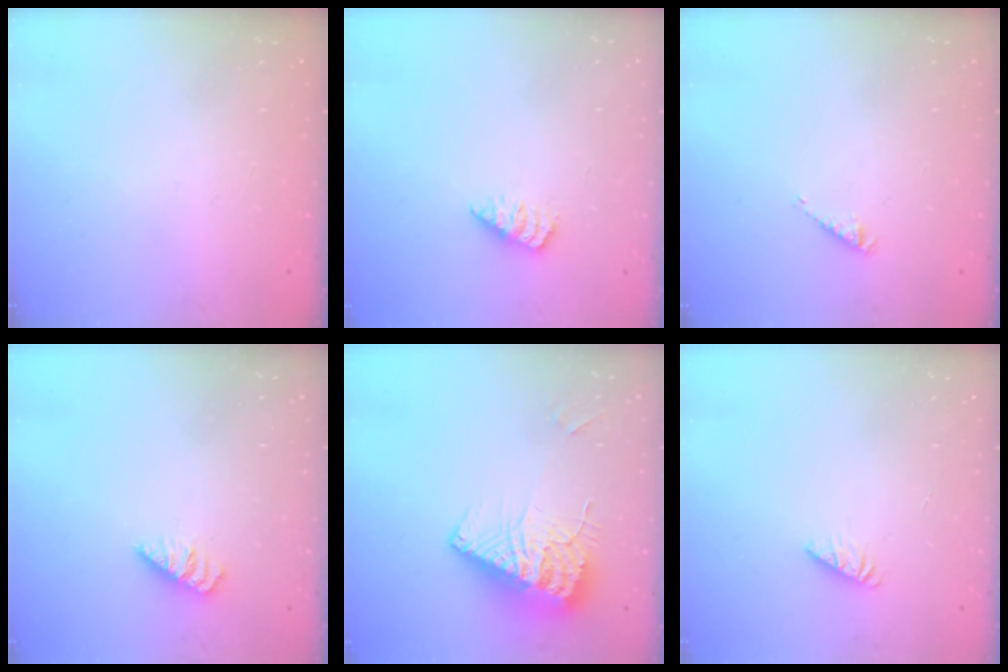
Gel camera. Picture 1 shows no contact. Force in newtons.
{"total": 1.7, "press": 1.7, "slide": 0.2}
{"total": 2.8, "press": 2.8, "slide": 0.5}
{"total": 0.0}
{"total": 14.7, "press": 14.6, "slide": 1.3}
{"total": 1.8, "press": 1.8, "slide": 0.2}